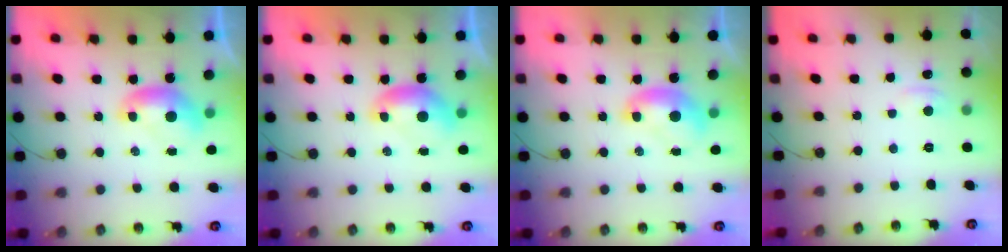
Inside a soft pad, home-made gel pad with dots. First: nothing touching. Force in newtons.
{"total": 0.0}
{"total": 1.4, "press": 1.4, "slide": 0.2}
{"total": 1.1, "press": 0.5, "slide": 0.9}